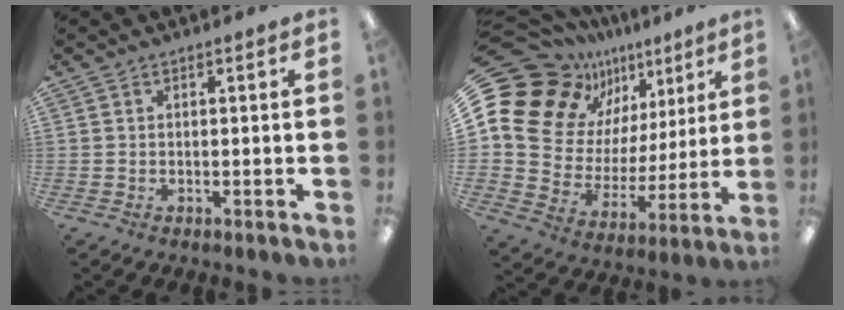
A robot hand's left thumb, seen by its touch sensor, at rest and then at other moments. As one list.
[{"total": 18.1, "force": [10.2, 13.3, 6.9], "torque": [-0.140, -0.069, 0.208]}]